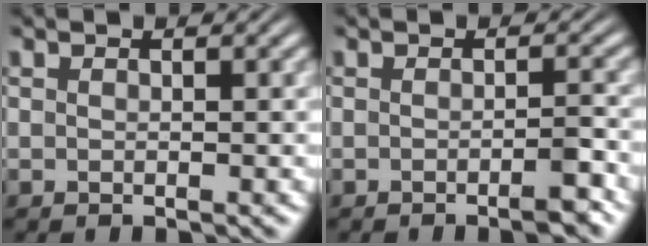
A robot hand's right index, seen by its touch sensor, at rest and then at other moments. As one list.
[{"total": 1.7, "force": [-1.3, 0.1, 1.2], "torque": [-0.016, 0.002, -0.027]}]